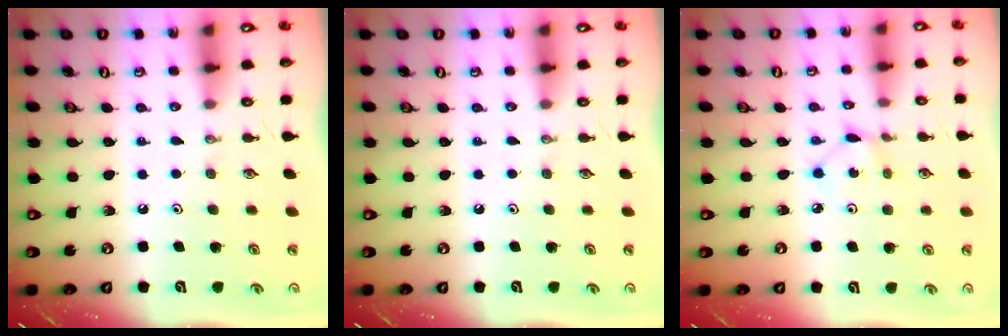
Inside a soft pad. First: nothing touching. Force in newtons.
{"total": 0.0}
{"total": 2.3, "press": 2.2, "slide": 0.3}